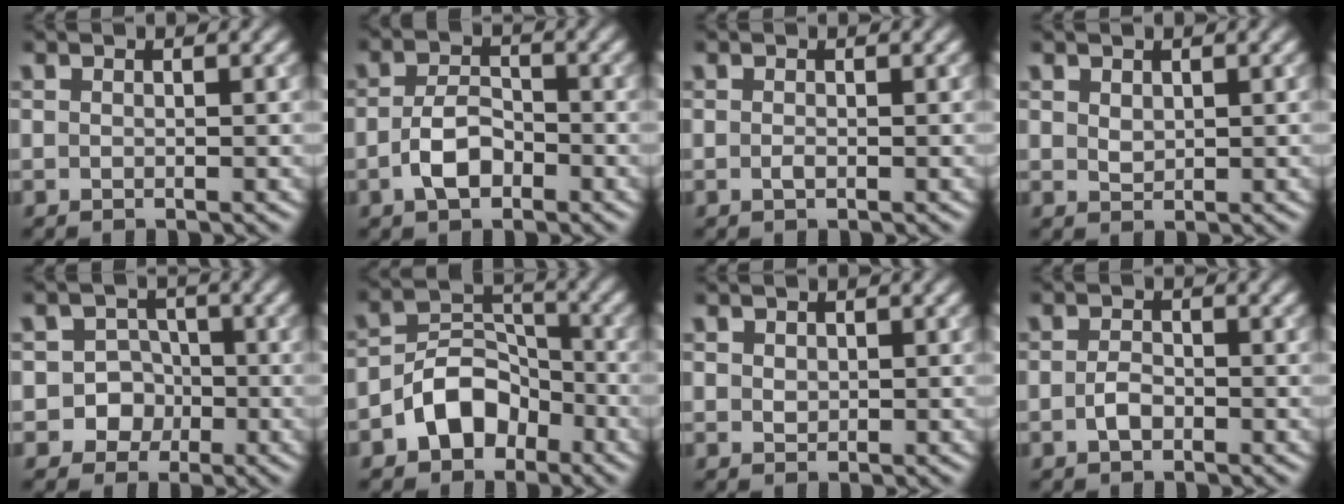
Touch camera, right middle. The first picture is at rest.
{"total": 3.4, "force": [-1.4, 1.9, 2.4], "torque": [-0.047, 0.003, -0.028]}
{"total": 0.5, "force": [-0.2, 0.2, 0.4], "torque": [-0.012, -0.001, -0.003]}
{"total": 1.1, "force": [0.5, 0.7, 0.6], "torque": [-0.012, -0.002, 0.015]}
{"total": 4.8, "force": [-1.7, 4.4, 0.7], "torque": [0.022, 0.012, -0.045]}
{"total": 5.3, "force": [-2.9, 3.6, 2.5], "torque": [-0.034, 0.007, -0.058]}
{"total": 0.8, "force": [0.4, 0.6, 0.2], "torque": [-0.005, -0.002, 0.010]}
{"total": 1.5, "force": [-0.6, 0.9, 1.1], "torque": [-0.023, 0.001, -0.013]}